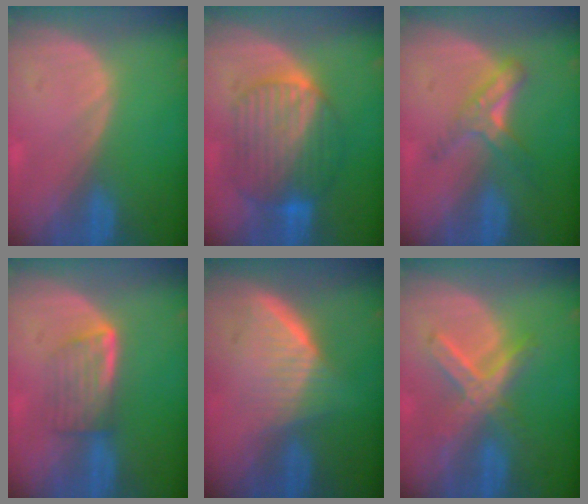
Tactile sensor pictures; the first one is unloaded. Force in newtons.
{"total": 10.0, "press": 9.9, "slide": 0.9}
{"total": 5.5, "press": 4.9, "slide": 2.6}
{"total": 5.8, "press": 5.0, "slide": 2.9}
{"total": 6.5, "press": 6.0, "slide": 2.6}
{"total": 7.0, "press": 6.2, "slide": 3.2}